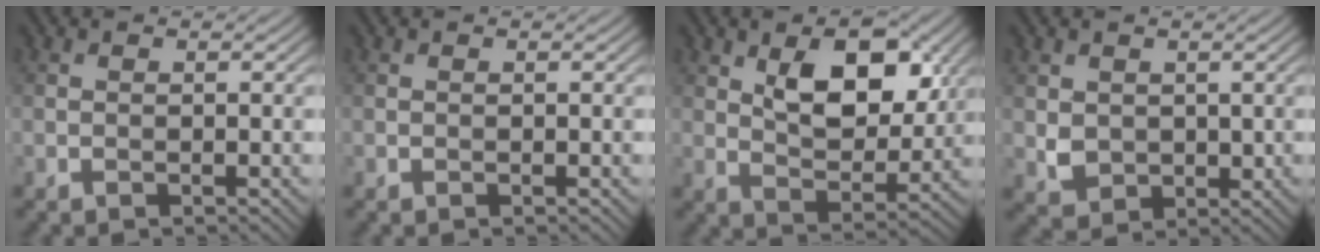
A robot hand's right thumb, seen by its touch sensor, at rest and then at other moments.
{"total": 0.0}
{"total": 10.2, "force": [3.8, 5.5, 7.8], "torque": [-0.131, -0.004, 0.064]}
{"total": 3.0, "force": [0.9, 2.6, 1.3], "torque": [-0.044, -0.010, 0.020]}